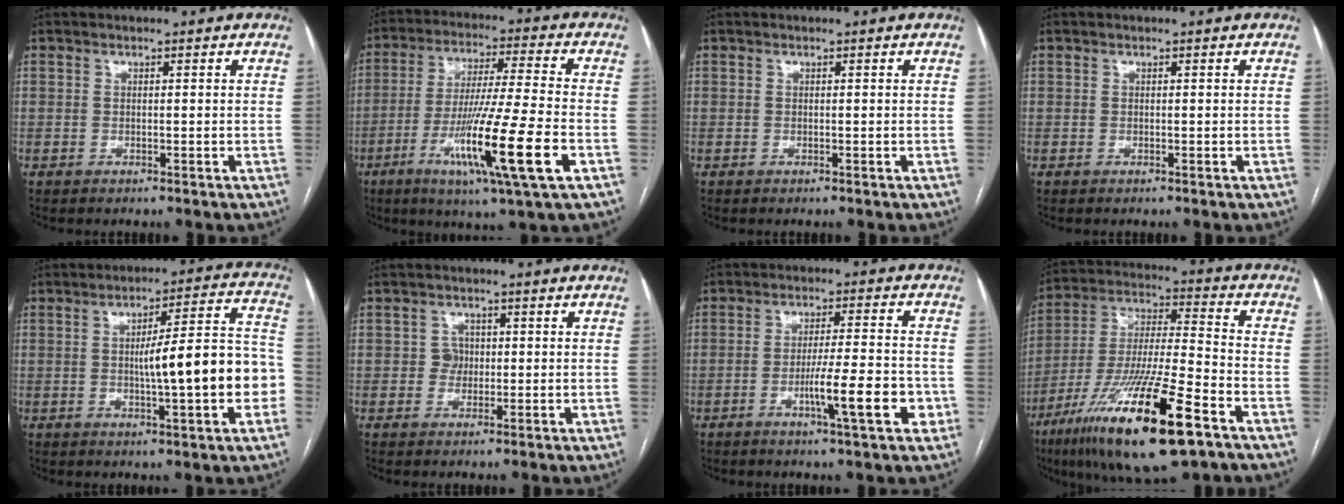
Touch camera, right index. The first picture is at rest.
{"total": 16.4, "force": [-5.9, -0.7, 15.3], "torque": [-0.289, -0.030, -0.105]}
{"total": 0.0}
{"total": 0.0}
{"total": 14.0, "force": [-2.0, 1.8, 13.7], "torque": [-0.188, 0.031, -0.025]}
{"total": 2.1, "force": [0.0, 2.0, 0.6], "torque": [-0.003, 0.005, -0.003]}
{"total": 8.7, "force": [-3.2, 0.6, 8.1], "torque": [-0.127, -0.002, -0.050]}
{"total": 22.4, "force": [-12.3, 2.6, 18.6], "torque": [-0.353, -0.046, -0.217]}